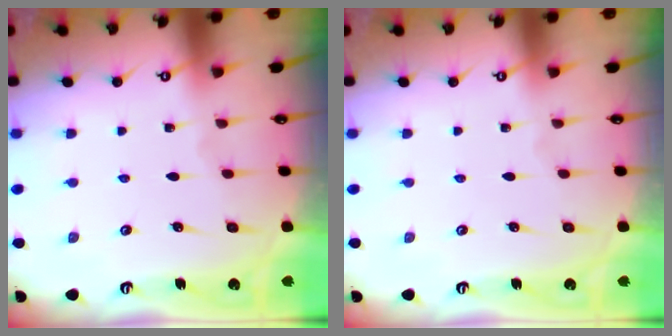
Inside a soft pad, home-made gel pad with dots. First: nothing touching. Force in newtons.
{"total": 0.0}